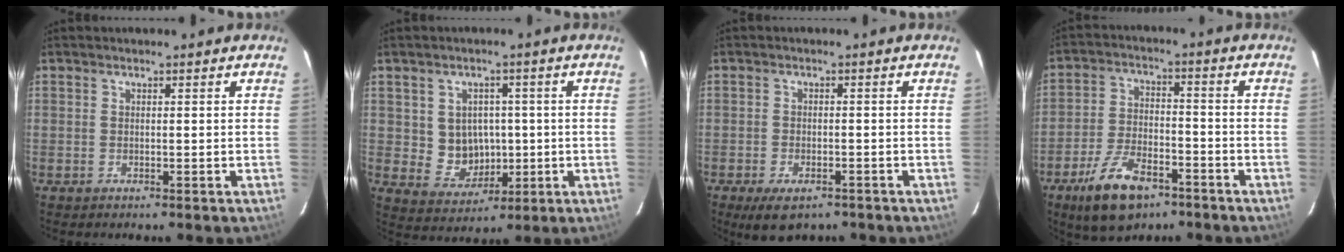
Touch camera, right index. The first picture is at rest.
{"total": 7.3, "force": [0.2, 6.9, 2.4], "torque": [-0.054, 0.007, 0.023]}
{"total": 6.7, "force": [-4.6, 3.1, 3.8], "torque": [-0.079, -0.019, -0.068]}
{"total": 12.6, "force": [-8.0, 5.8, 7.8], "torque": [-0.169, -0.008, -0.137]}